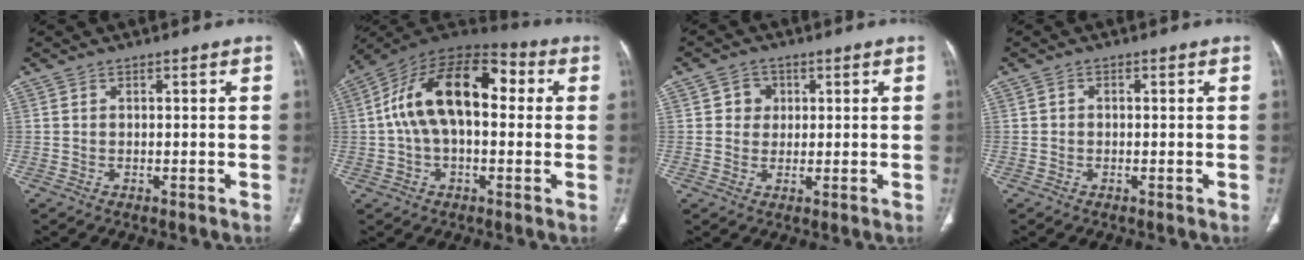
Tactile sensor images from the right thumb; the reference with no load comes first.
{"total": 18.7, "force": [2.3, 10.3, 15.4], "torque": [-0.254, 0.050, 0.028]}
{"total": 3.7, "force": [0.9, 3.4, 1.2], "torque": [0.003, 0.002, 0.012]}
{"total": 0.7, "force": [-0.1, 0.6, 0.3], "torque": [-0.001, 0.003, -0.005]}